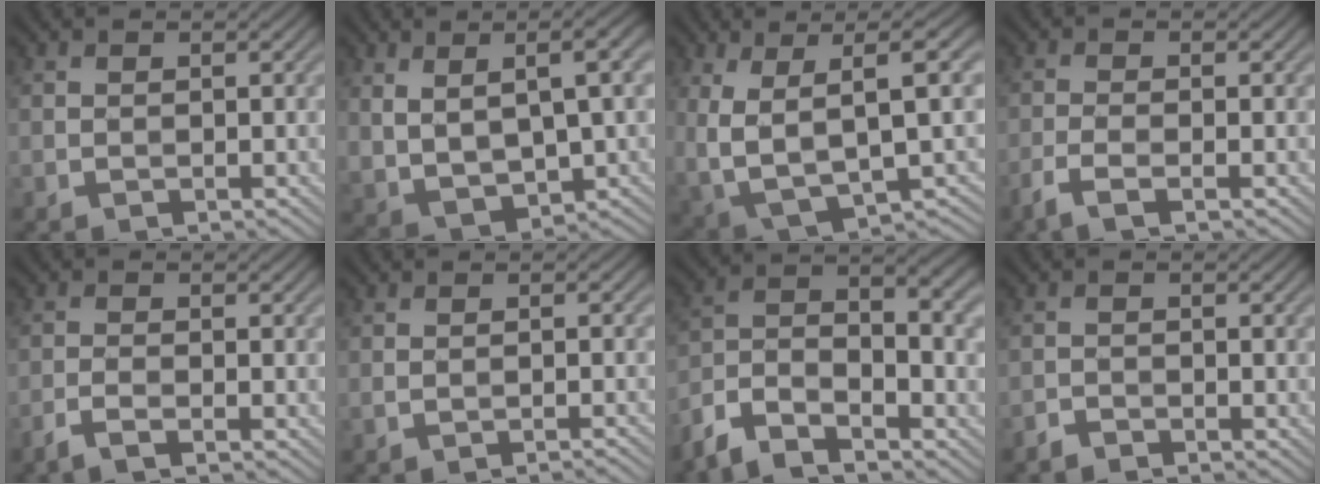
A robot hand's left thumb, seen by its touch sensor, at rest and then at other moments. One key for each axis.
{"total": 8.7, "fx": 2.2, "fy": 3.9, "fz": 7.4, "tx": -0.165, "ty": -0.010, "tz": 0.050}
{"total": 10.0, "fx": 1.5, "fy": 3.8, "fz": 9.1, "tx": -0.207, "ty": -0.006, "tz": 0.033}
{"total": 2.8, "fx": -1.8, "fy": 0.5, "fz": 2.1, "tx": -0.049, "ty": -0.002, "tz": -0.046}
{"total": 2.1, "fx": -1.5, "fy": 0.3, "fz": 1.5, "tx": -0.032, "ty": 0.000, "tz": -0.038}
{"total": 1.8, "fx": -0.8, "fy": 0.3, "fz": 1.6, "tx": -0.016, "ty": 0.008, "tz": -0.024}
{"total": 9.4, "fx": -5.4, "fy": 3.7, "fz": 6.8, "tx": -0.126, "ty": -0.005, "tz": -0.120}
{"total": 1.4, "fx": -1.3, "fy": 0.3, "fz": 0.3, "tx": -0.006, "ty": -0.001, "tz": -0.029}